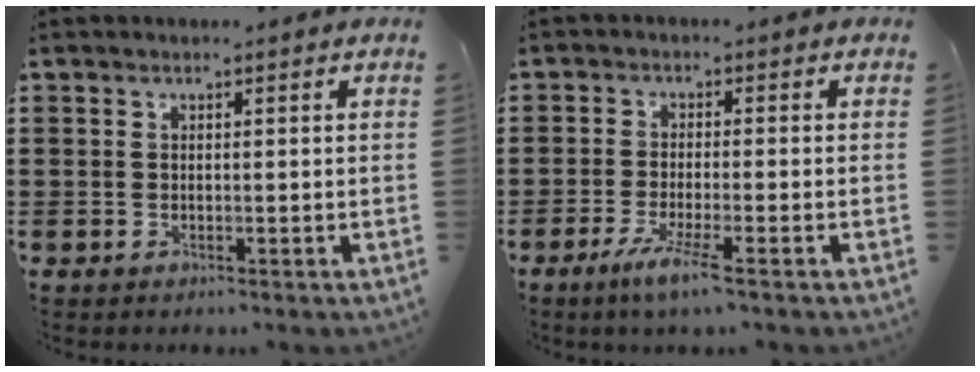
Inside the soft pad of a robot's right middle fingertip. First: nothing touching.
{"total": 4.4, "force": [-2.8, 0.0, 3.4], "torque": [-0.076, -0.014, -0.051]}